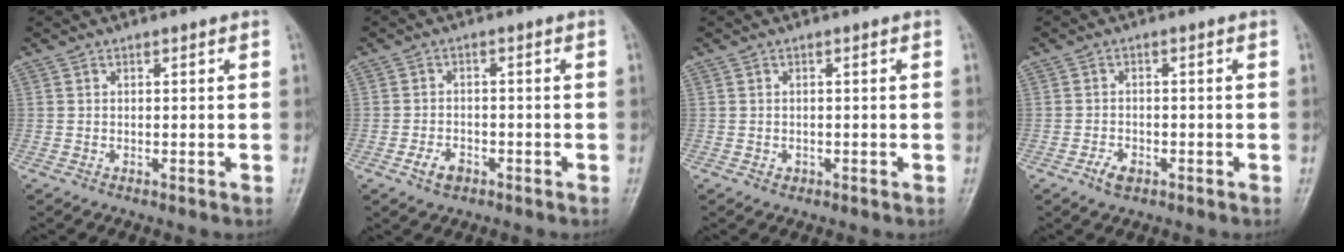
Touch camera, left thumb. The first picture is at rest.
{"total": 3.5, "force": [-1.9, 2.3, 2.0], "torque": [-0.031, 0.011, -0.031]}
{"total": 0.9, "force": [-0.3, 0.8, 0.3], "torque": [-0.001, 0.002, -0.003]}
{"total": 2.8, "force": [-1.5, 1.8, 1.6], "torque": [-0.024, 0.006, -0.024]}